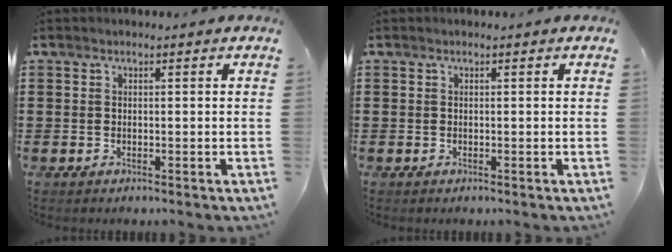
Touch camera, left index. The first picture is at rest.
{"total": 0.0}